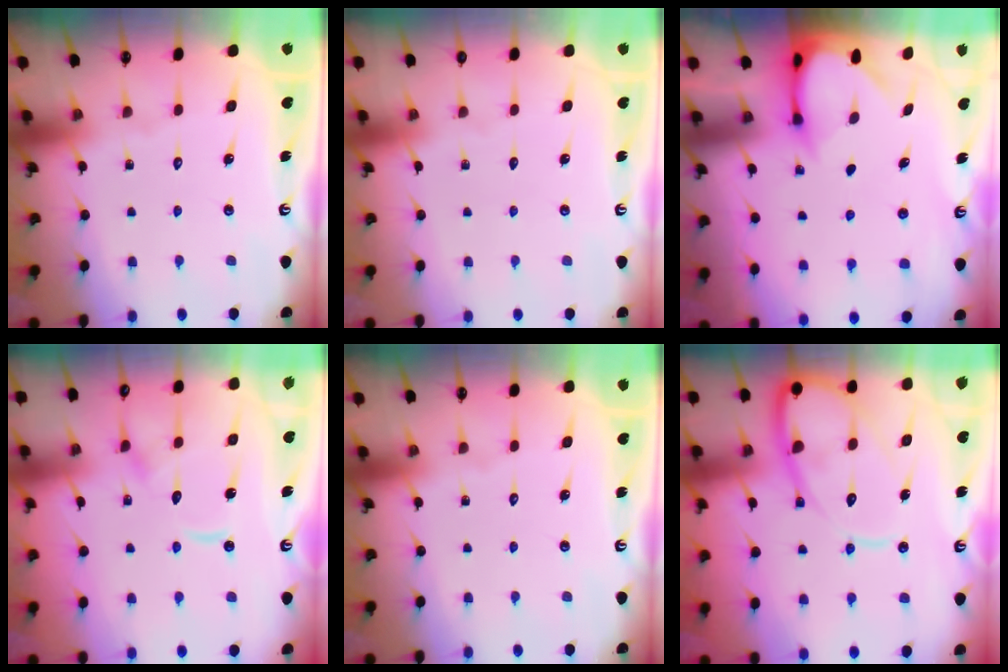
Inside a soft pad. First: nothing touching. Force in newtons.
{"total": 0.0}
{"total": 3.3, "press": 3.2, "slide": 0.3}
{"total": 11.9, "press": 11.8, "slide": 1.1}
{"total": 0.0}
{"total": 13.2, "press": 13.1, "slide": 1.2}